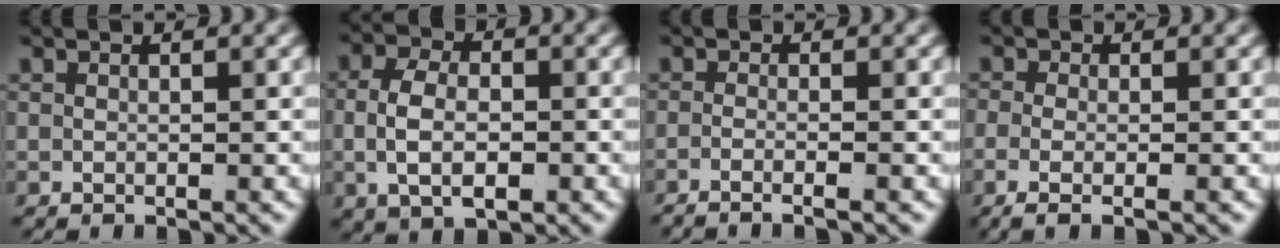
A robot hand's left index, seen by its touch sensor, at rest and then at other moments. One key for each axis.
{"total": 5.1, "fx": -0.7, "fy": 3.1, "fz": 4.1, "tx": -0.077, "ty": -0.014, "tz": -0.003}
{"total": 2.4, "fx": -2.0, "fy": 0.0, "fz": 1.3, "tx": -0.032, "ty": -0.008, "tz": -0.034}
{"total": 2.5, "fx": -1.4, "fy": 0.5, "fz": 2.0, "tx": -0.052, "ty": -0.018, "tz": -0.015}